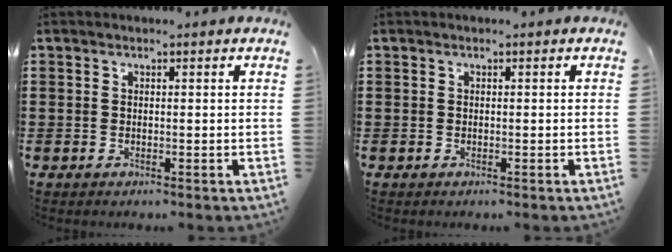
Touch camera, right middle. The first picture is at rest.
{"total": 0.0}